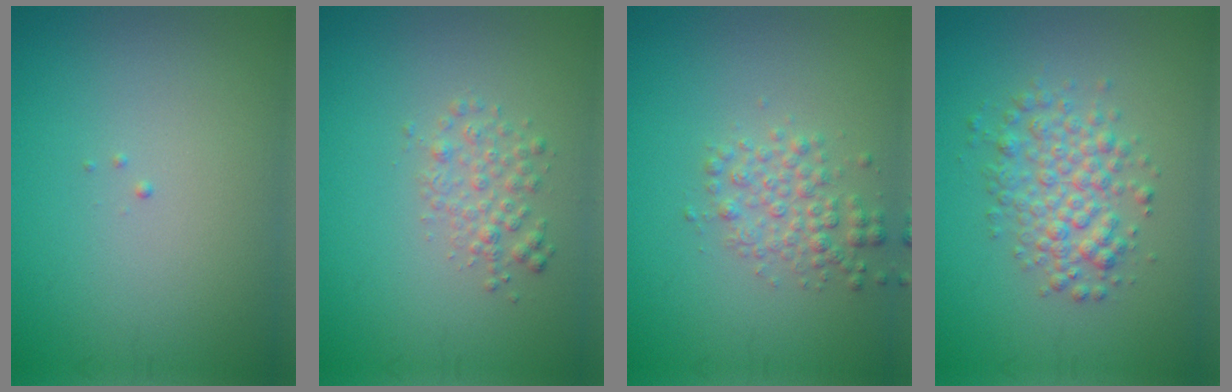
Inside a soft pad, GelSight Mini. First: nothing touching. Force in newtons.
{"total": 2.0, "press": 2.0, "slide": 0.1}
{"total": 2.5, "press": 2.5, "slide": 0.0}
{"total": 3.6, "press": 3.6, "slide": 0.1}